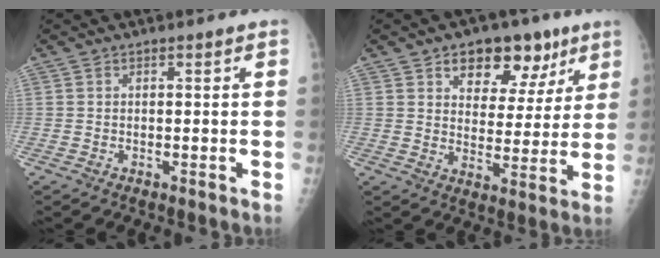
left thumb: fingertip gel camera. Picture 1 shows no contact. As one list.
[{"total": 13.1, "force": [7.4, 8.2, 7.1], "torque": [-0.045, -0.024, 0.107]}]